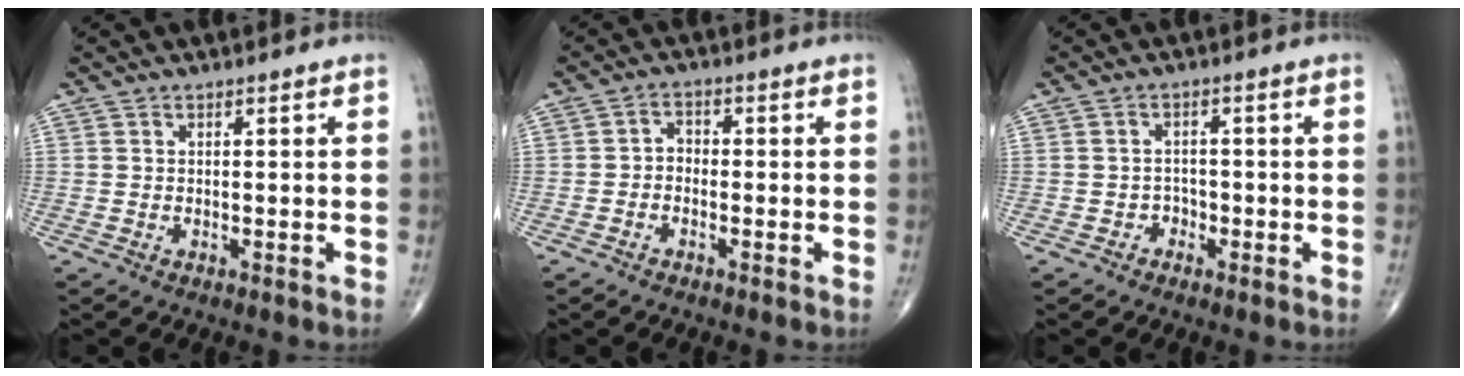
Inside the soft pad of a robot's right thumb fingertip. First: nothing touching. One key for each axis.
{"total": 2.3, "fx": -0.8, "fy": 1.7, "fz": 1.2, "tx": -0.005, "ty": 0.015, "tz": -0.024}
{"total": 2.2, "fx": -1.1, "fy": 1.9, "fz": 0.3, "tx": 0.008, "ty": 0.012, "tz": -0.023}